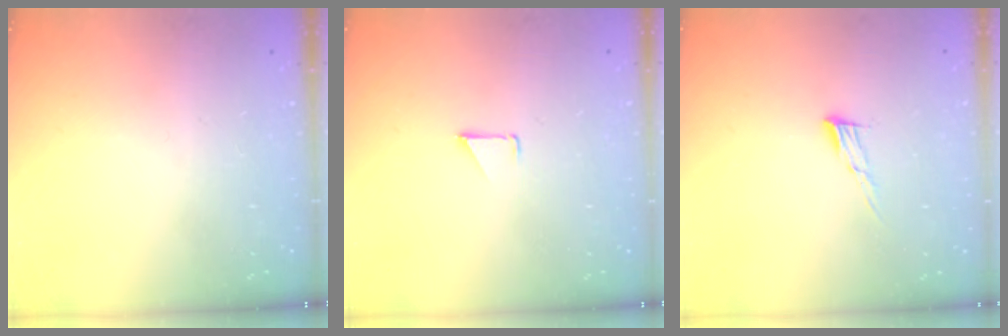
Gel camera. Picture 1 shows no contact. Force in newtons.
{"total": 0.9, "press": 0.8, "slide": 0.1}
{"total": 7.3, "press": 7.2, "slide": 1.2}